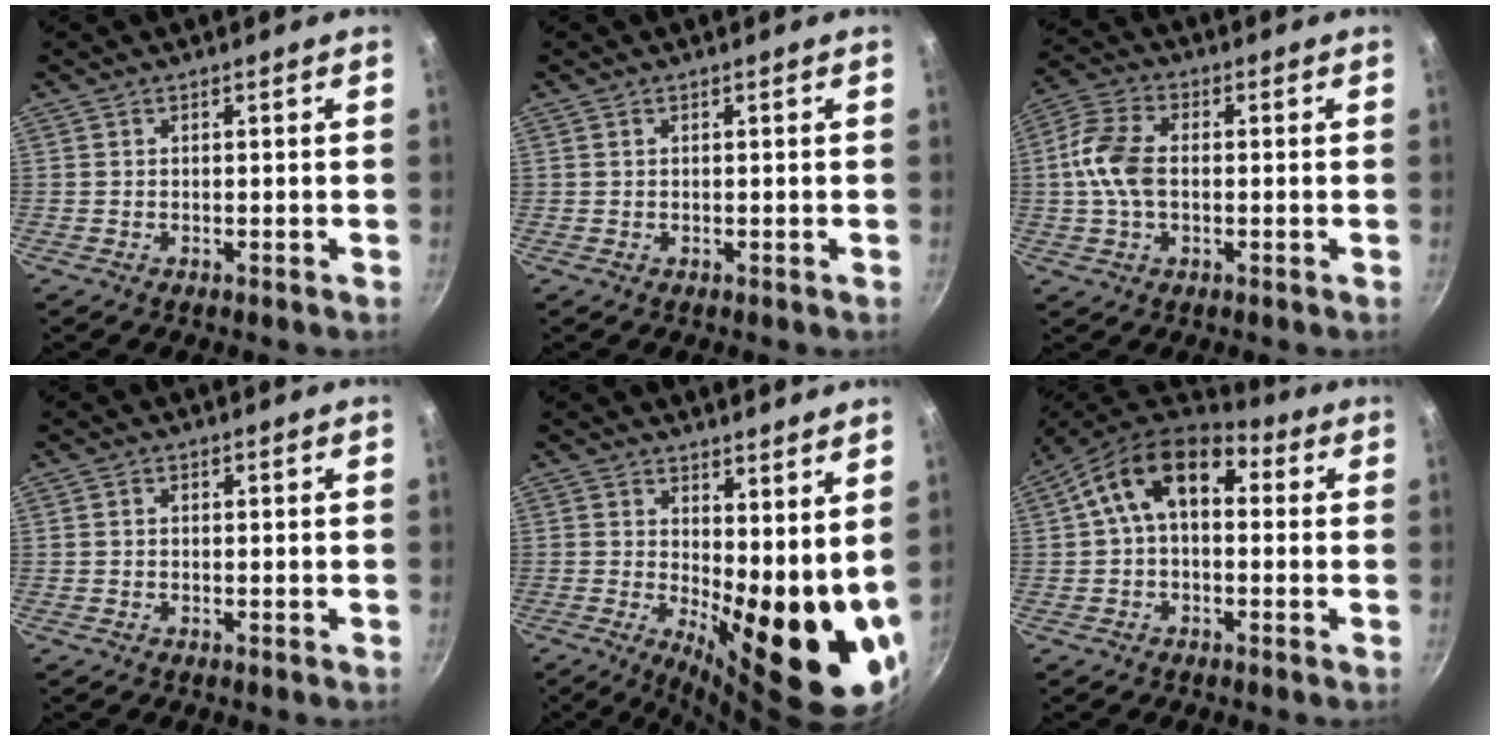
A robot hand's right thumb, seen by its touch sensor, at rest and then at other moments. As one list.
[{"total": 0.0}, {"total": 9.6, "force": [-0.1, 6.1, 7.4], "torque": [-0.149, 0.021, -0.012]}, {"total": 0.6, "force": [-0.1, 0.5, 0.3], "torque": [-0.006, 0.005, -0.001]}, {"total": 15.9, "force": [2.7, 6.2, 14.4], "torque": [-0.167, -0.040, 0.049]}, {"total": 13.0, "force": [2.5, 8.3, 9.7], "torque": [-0.141, 0.032, 0.018]}]